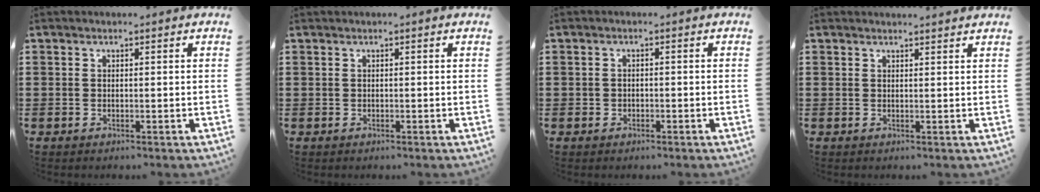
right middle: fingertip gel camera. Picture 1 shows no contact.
{"total": 0.0}
{"total": 1.0, "force": [-0.5, 0.9, 0.0], "torque": [-0.003, 0.001, -0.011]}
{"total": 1.2, "force": [1.2, -0.2, 0.1], "torque": [-0.005, -0.004, 0.023]}